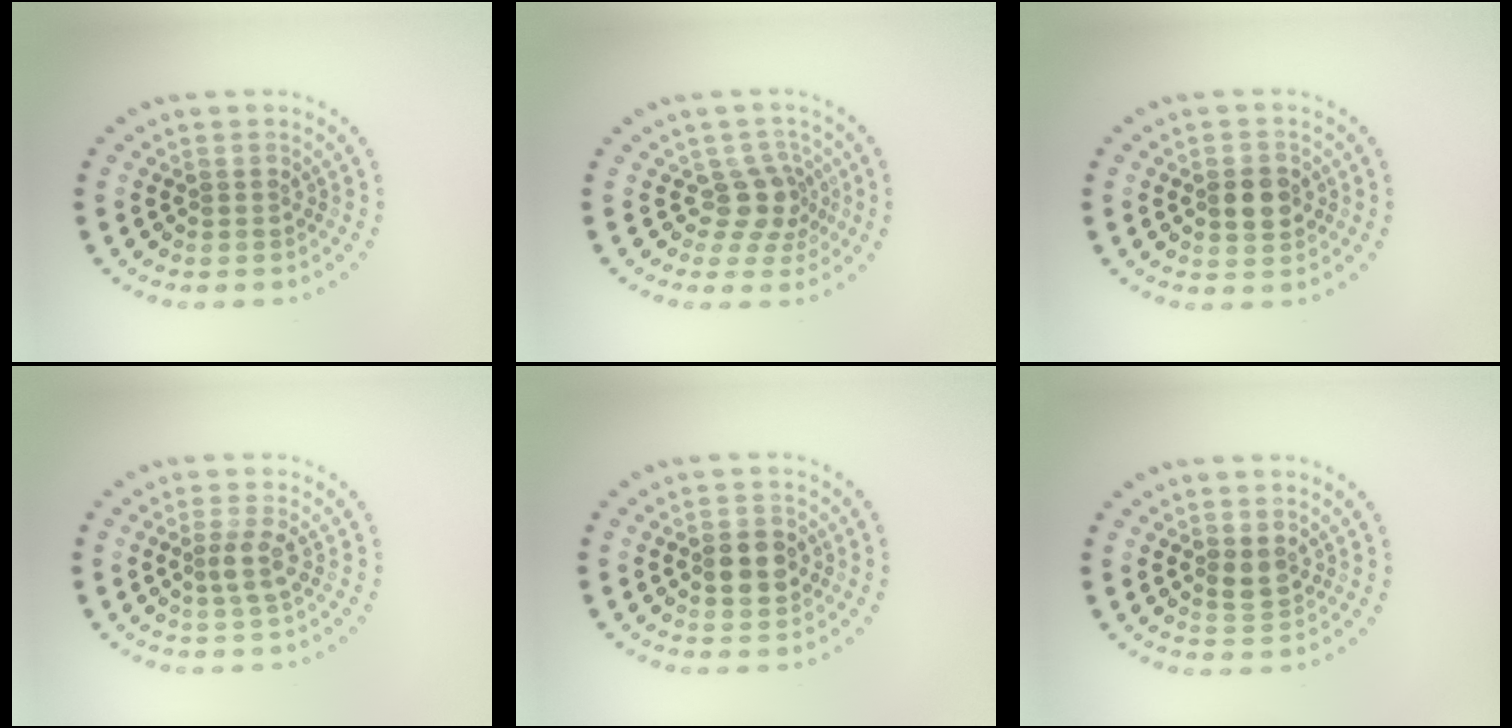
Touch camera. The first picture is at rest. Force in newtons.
{"total": 2.8, "press": 2.1, "slide": 1.9}
{"total": 2.7, "press": 2.7, "slide": 0.1}
{"total": 1.8, "press": 1.5, "slide": 1.1}
{"total": 3.3, "press": 3.3, "slide": 0.2}
{"total": 1.8, "press": 1.7, "slide": 0.4}